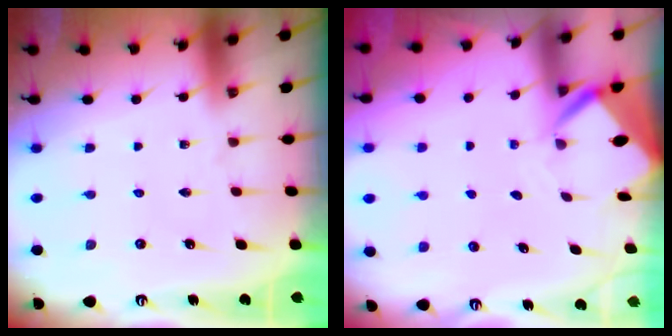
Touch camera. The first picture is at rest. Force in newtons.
{"total": 3.9, "press": 3.9, "slide": 0.2}